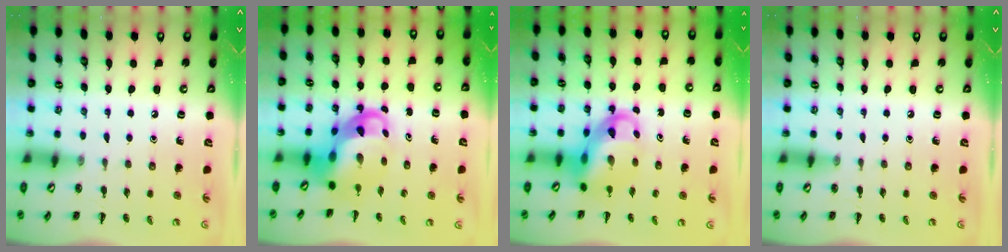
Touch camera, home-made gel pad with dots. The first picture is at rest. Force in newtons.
{"total": 6.4, "press": 6.2, "slide": 1.4}
{"total": 10.4, "press": 10.1, "slide": 2.7}
{"total": 0.0}